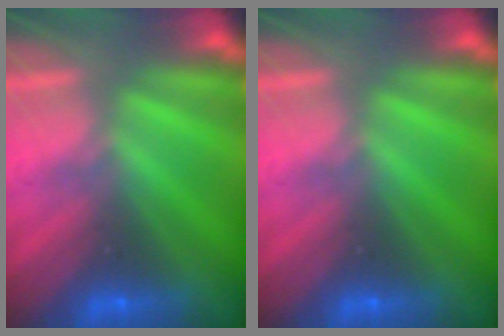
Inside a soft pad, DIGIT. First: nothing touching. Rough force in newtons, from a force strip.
{"total": 0.0}